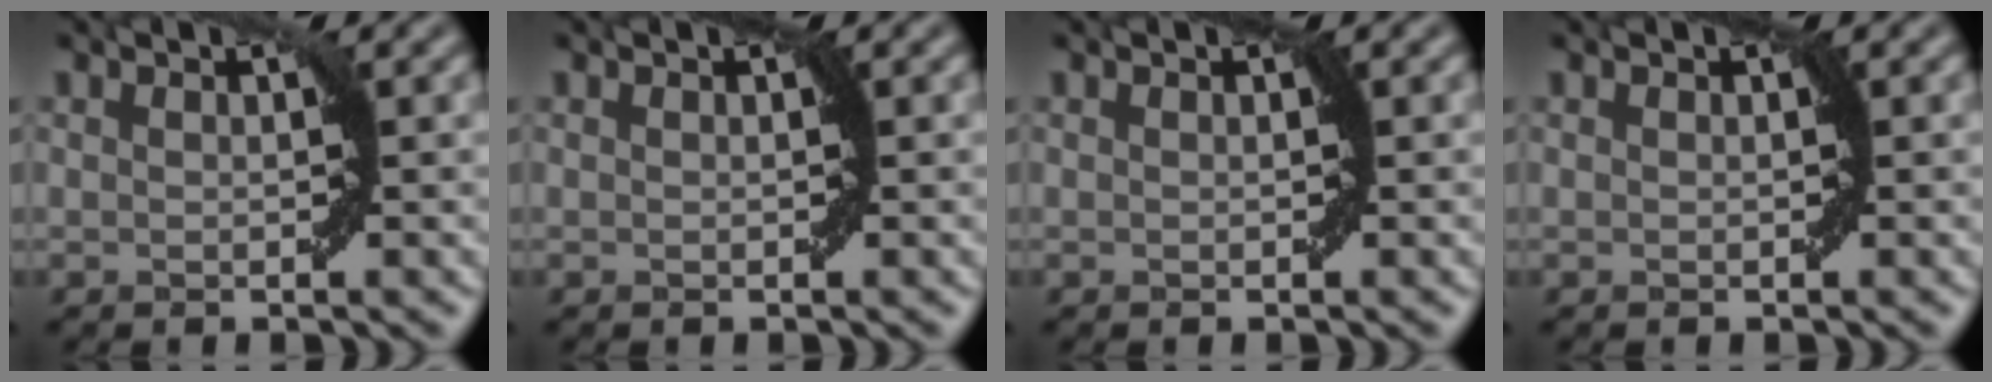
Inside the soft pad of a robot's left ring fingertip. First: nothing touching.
{"total": 0.0}
{"total": 0.0}
{"total": 0.0}